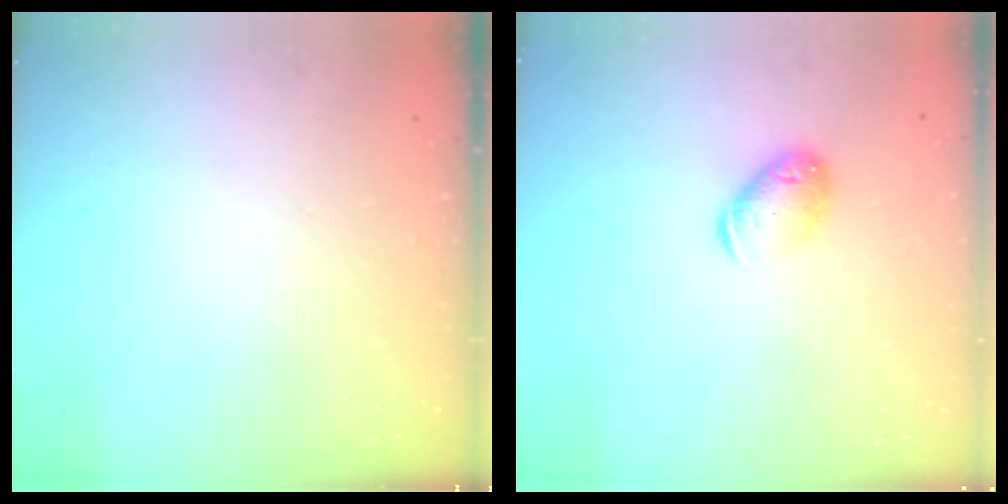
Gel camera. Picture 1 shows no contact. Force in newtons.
{"total": 9.2, "press": 9.1, "slide": 1.1}